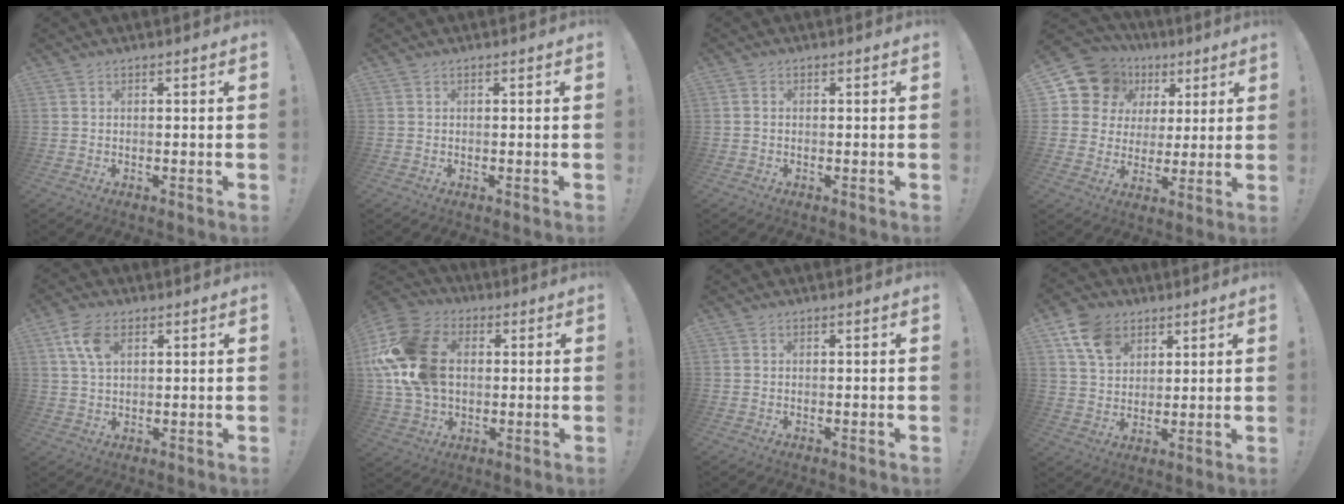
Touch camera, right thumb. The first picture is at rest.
{"total": 0.0}
{"total": 0.6, "force": [-0.1, 0.5, 0.1], "torque": [-0.008, 0.004, -0.002]}
{"total": 13.2, "force": [6.2, 10.8, 4.2], "torque": [-0.068, -0.032, 0.127]}
{"total": 7.9, "force": [3.4, 4.5, 5.6], "torque": [-0.101, -0.006, 0.063]}
{"total": 22.6, "force": [3.2, 16.6, 14.9], "torque": [-0.274, 0.004, 0.065]}
{"total": 0.0}
{"total": 11.2, "force": [6.0, 7.9, 5.3], "torque": [-0.085, -0.022, 0.118]}